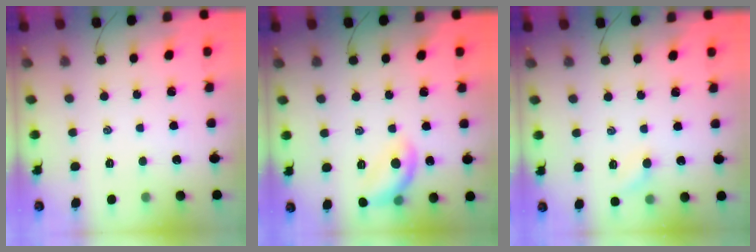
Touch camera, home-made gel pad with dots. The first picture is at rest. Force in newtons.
{"total": 11.5, "press": 11.4, "slide": 0.7}
{"total": 5.7, "press": 5.3, "slide": 2.0}